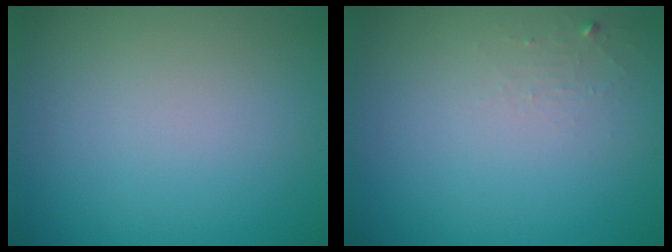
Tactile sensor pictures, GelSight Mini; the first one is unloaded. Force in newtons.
{"total": 1.0, "press": 1.0, "slide": 0.1}